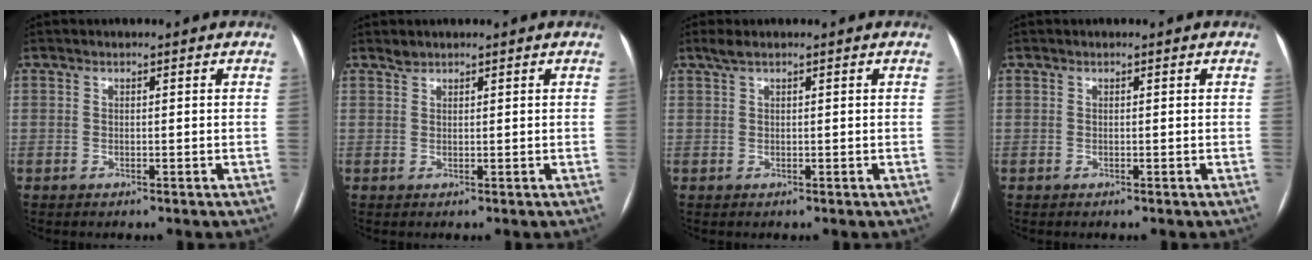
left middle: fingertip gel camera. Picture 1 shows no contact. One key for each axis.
{"total": 0.8, "fx": 0.8, "fy": 0.1, "fz": 0.0, "tx": -0.005, "ty": 0.001, "tz": 0.019}
{"total": 1.3, "fx": 0.9, "fy": 0.0, "fz": 0.9, "tx": -0.025, "ty": 0.012, "tz": 0.024}
{"total": 0.0}